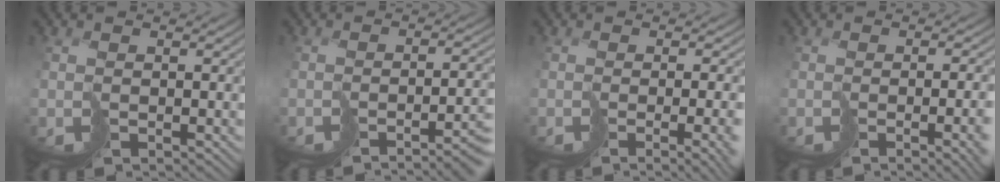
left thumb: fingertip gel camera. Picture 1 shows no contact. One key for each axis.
{"total": 5.9, "fx": -4.4, "fy": 0.5, "fz": 4.0, "tx": -0.039, "ty": -0.008, "tz": -0.061}
{"total": 6.2, "fx": -2.1, "fy": 1.9, "fz": 5.6, "tx": -0.064, "ty": -0.024, "tz": -0.002}
{"total": 6.2, "fx": -2.2, "fy": 1.7, "fz": 5.6, "tx": -0.062, "ty": -0.025, "tz": -0.012}